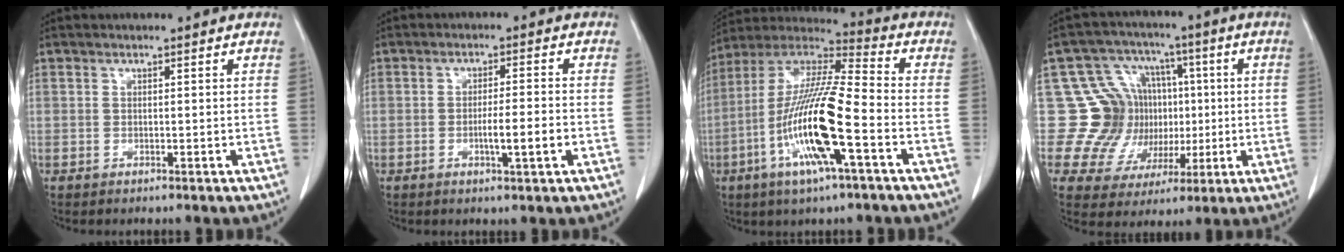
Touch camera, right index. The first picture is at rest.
{"total": 4.6, "force": [-1.4, 0.0, 4.4], "torque": [-0.075, -0.006, -0.022]}
{"total": 17.5, "force": [-5.2, 1.4, 16.7], "torque": [-0.333, -0.008, -0.100]}
{"total": 14.1, "force": [1.1, 13.6, 3.6], "torque": [-0.060, 0.066, 0.043]}